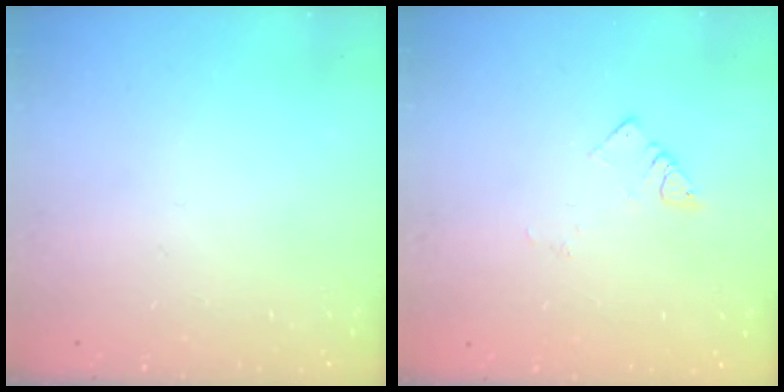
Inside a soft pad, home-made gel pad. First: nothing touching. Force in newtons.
{"total": 2.8, "press": 2.8, "slide": 0.3}